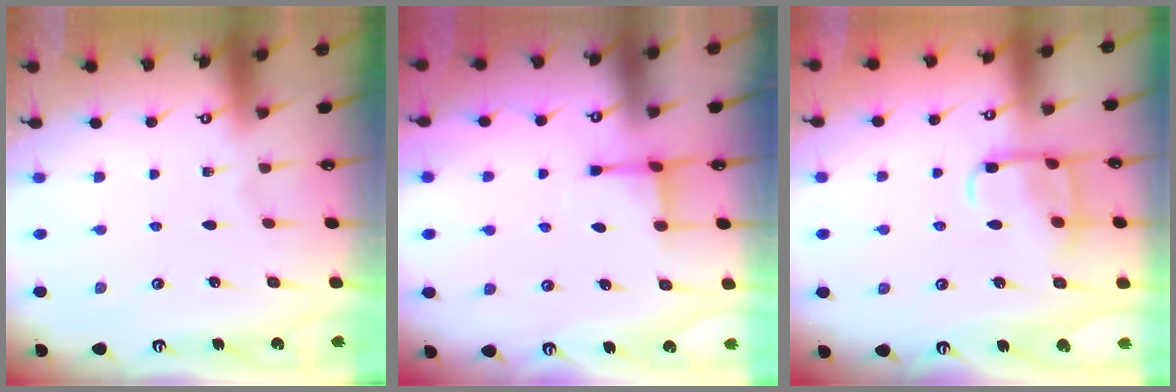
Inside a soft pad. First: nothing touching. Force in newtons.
{"total": 2.9, "press": 2.8, "slide": 0.7}
{"total": 9.9, "press": 9.9, "slide": 0.4}